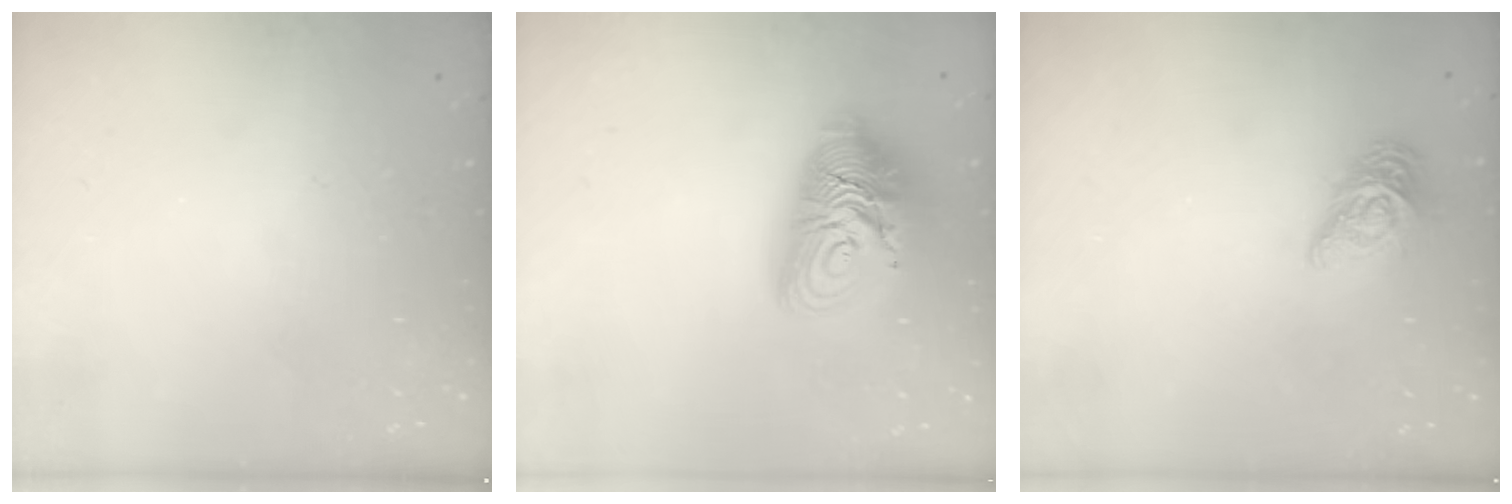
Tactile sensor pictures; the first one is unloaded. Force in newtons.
{"total": 14.9, "press": 14.8, "slide": 1.4}
{"total": 10.8, "press": 10.8, "slide": 0.5}